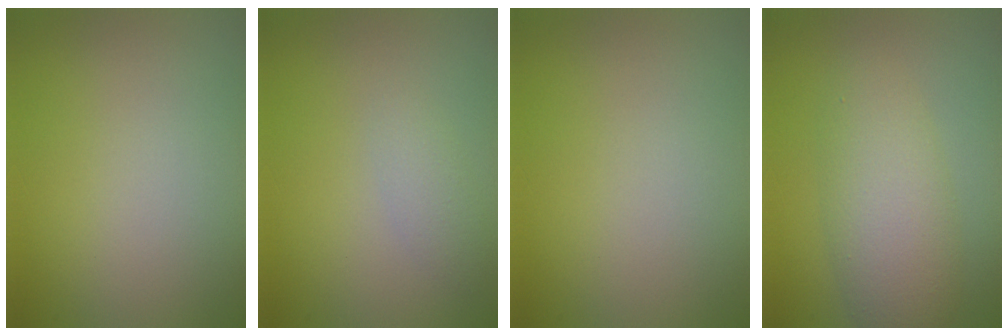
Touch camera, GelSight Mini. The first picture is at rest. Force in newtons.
{"total": 1.3, "press": 1.3, "slide": 0.0}
{"total": 0.0}
{"total": 4.8, "press": 4.8, "slide": 0.2}